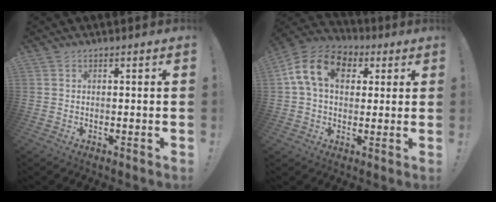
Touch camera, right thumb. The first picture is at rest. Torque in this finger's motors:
{"motor_torque": [1.46, 2.03, 0.72, -0.41, 0.11]}